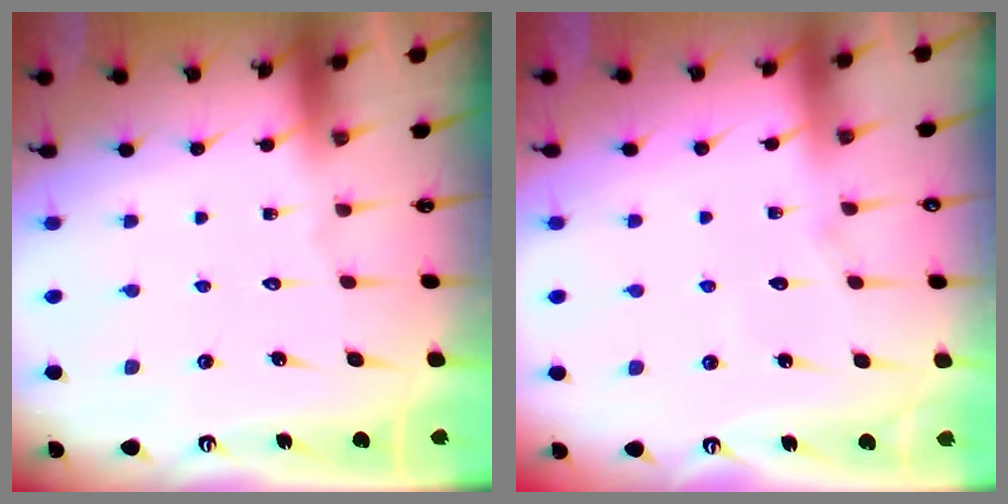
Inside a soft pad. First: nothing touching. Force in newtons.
{"total": 5.9, "press": 5.9, "slide": 0.6}